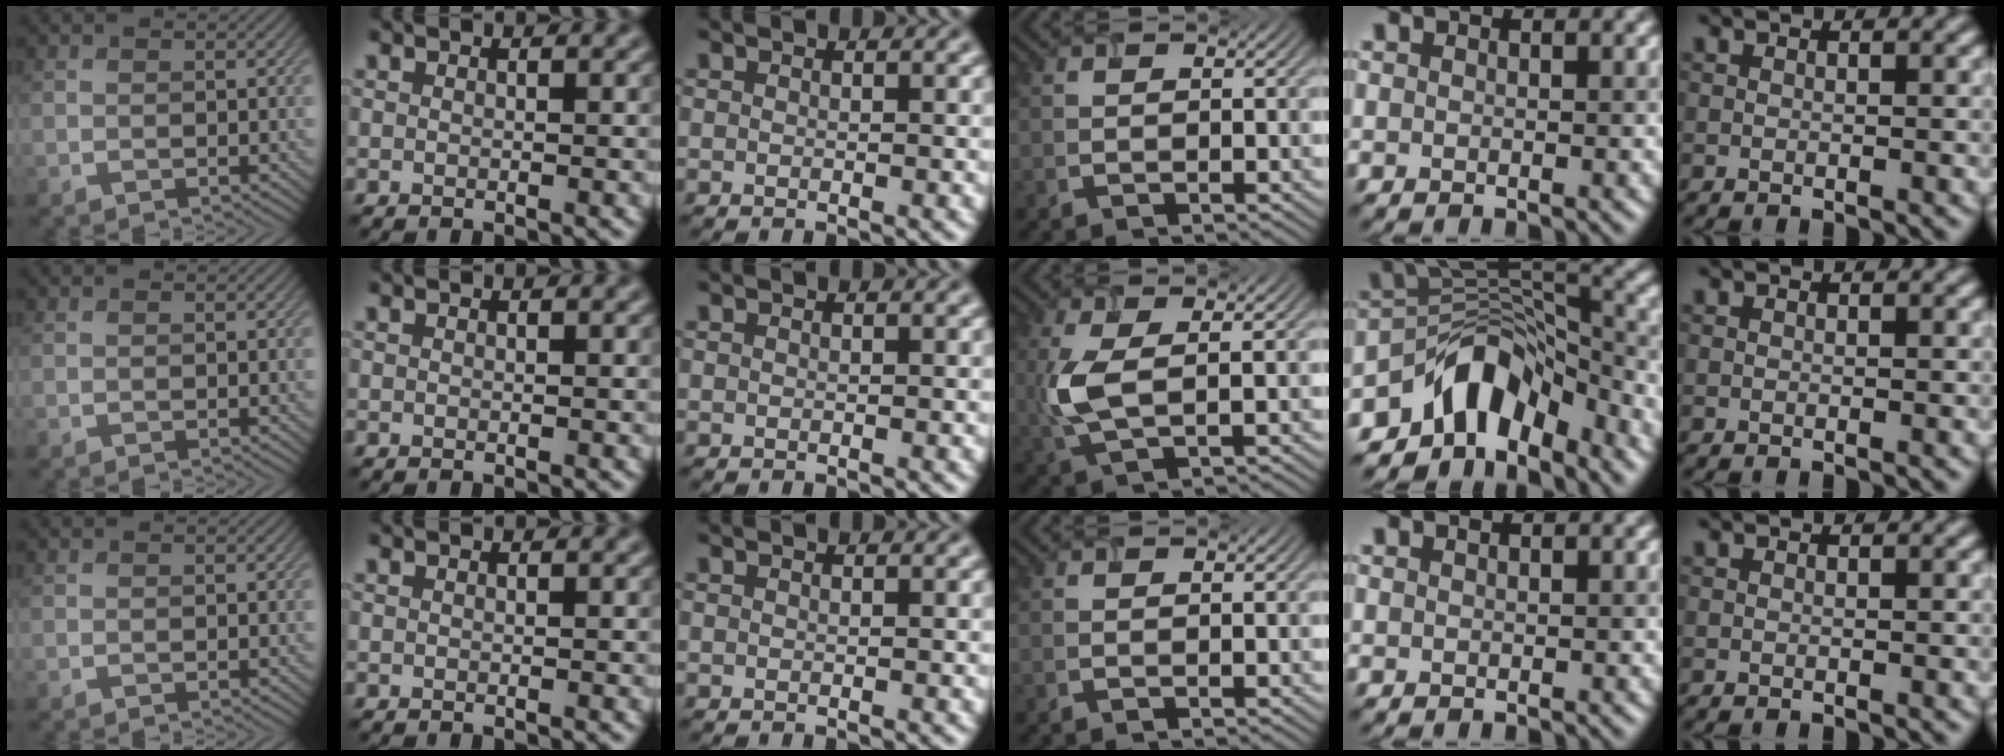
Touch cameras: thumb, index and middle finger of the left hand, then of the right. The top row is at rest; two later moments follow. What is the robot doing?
{"motion": "insert", "object": "airpods case & airpods"}